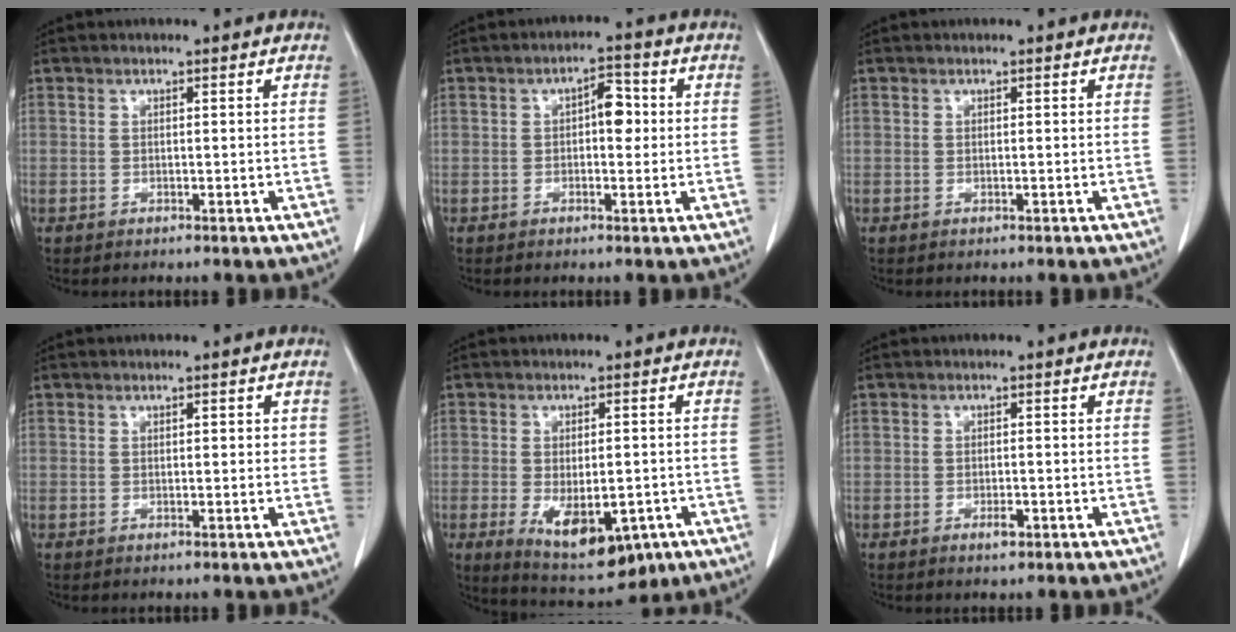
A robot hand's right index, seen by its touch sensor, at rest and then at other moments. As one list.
[{"total": 3.9, "force": [0.4, 1.8, 3.4], "torque": [-0.043, 0.015, 0.006]}, {"total": 0.0}, {"total": 1.4, "force": [0.5, 0.6, 1.1], "torque": [-0.011, 0.000, 0.005]}, {"total": 11.6, "force": [-4.6, 5.3, 9.2], "torque": [-0.143, -0.013, -0.058]}, {"total": 1.5, "force": [-0.8, 0.5, 1.2], "torque": [-0.022, -0.001, -0.010]}]